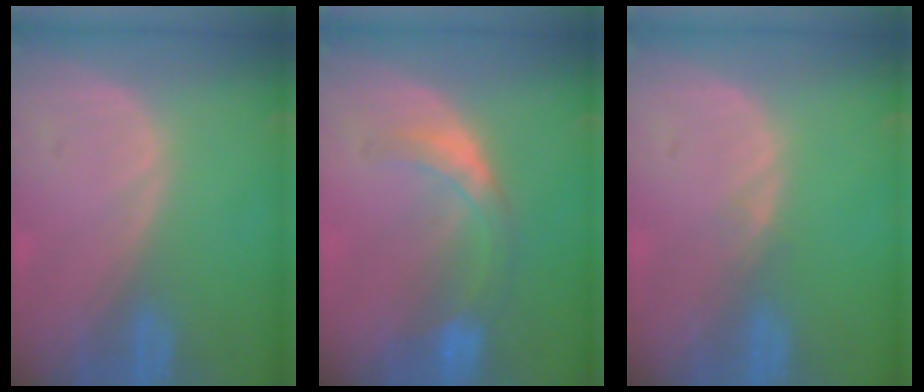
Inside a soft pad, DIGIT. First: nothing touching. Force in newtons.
{"total": 5.9, "press": 5.2, "slide": 2.8}
{"total": 0.7, "press": 0.7, "slide": 0.1}